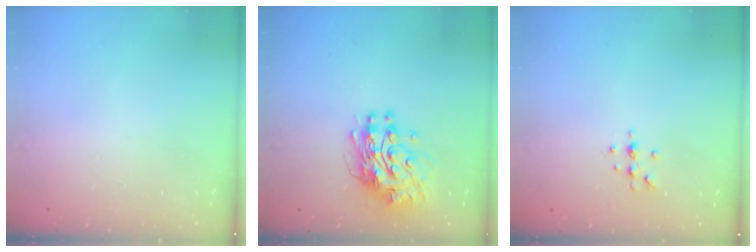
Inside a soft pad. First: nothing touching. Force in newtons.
{"total": 11.2, "press": 11.2, "slide": 0.9}
{"total": 5.2, "press": 5.2, "slide": 0.6}